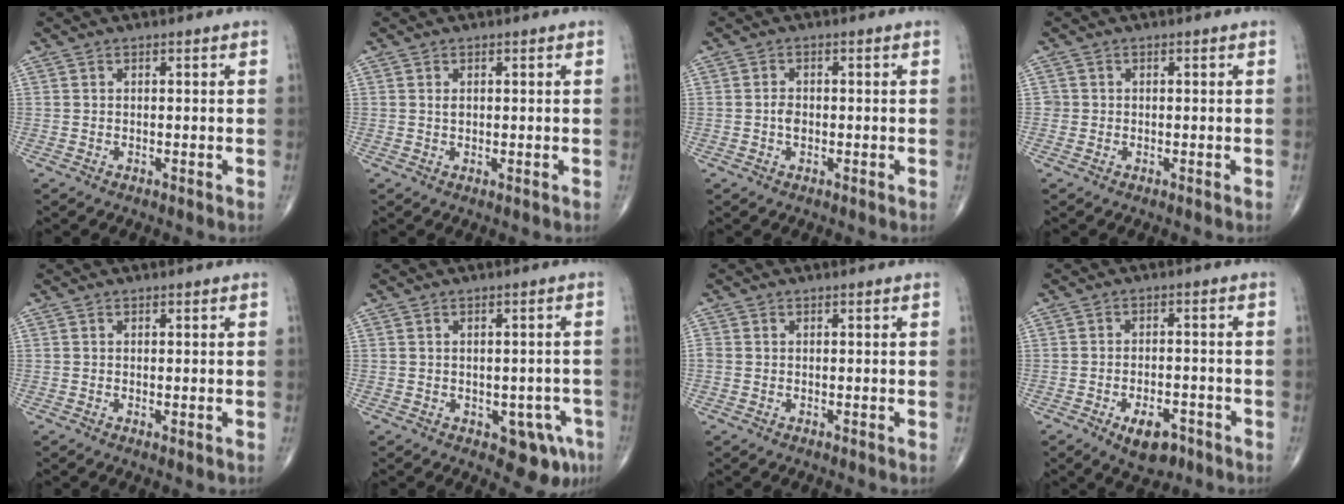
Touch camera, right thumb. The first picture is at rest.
{"total": 0.8, "force": [0.3, 0.5, 0.6], "torque": [-0.011, -0.003, 0.007]}
{"total": 1.9, "force": [-0.4, 1.3, 1.3], "torque": [-0.020, 0.003, -0.010]}
{"total": 1.1, "force": [-0.2, 1.1, 0.0], "torque": [0.007, 0.005, -0.006]}
{"total": 0.6, "force": [-0.1, 0.2, 0.6], "torque": [-0.015, -0.005, -0.001]}
{"total": 6.4, "force": [-2.7, 3.6, 4.6], "torque": [-0.027, 0.008, -0.025]}
{"total": 1.0, "force": [-0.1, 0.9, 0.5], "torque": [-0.010, 0.002, -0.002]}
{"total": 6.7, "force": [-3.7, 3.4, 4.4], "torque": [-0.059, 0.016, -0.054]}